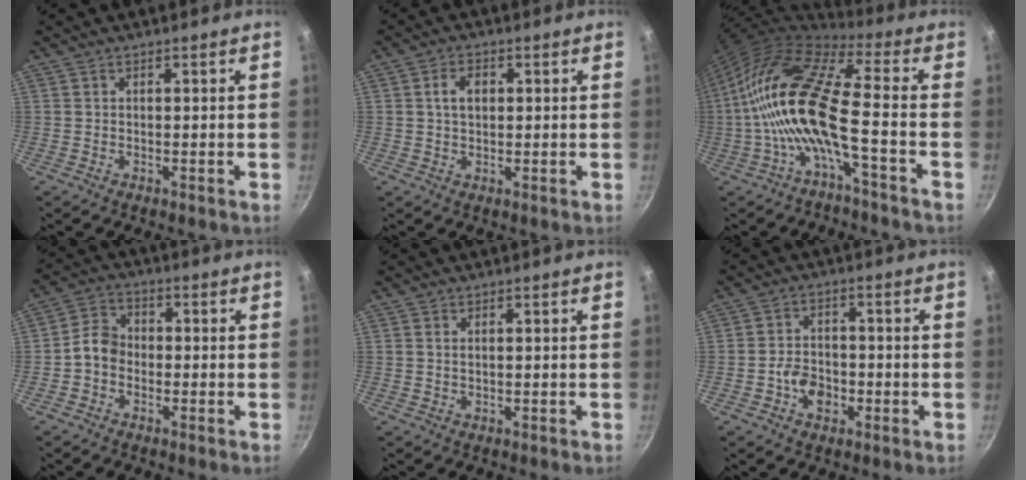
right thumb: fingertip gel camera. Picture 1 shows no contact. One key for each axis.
{"total": 4.2, "fx": 0.9, "fy": 2.8, "fz": 3.0, "tx": -0.037, "ty": 0.004, "tz": 0.013}
{"total": 16.7, "fx": -2.7, "fy": 4.1, "fz": 16.0, "tx": -0.314, "ty": 0.040, "tz": -0.065}
{"total": 5.3, "fx": -1.4, "fy": 4.3, "fz": 2.9, "tx": -0.033, "ty": 0.026, "tz": -0.040}
{"total": 0.9, "fx": 0.4, "fy": 0.4, "fz": 0.7, "tx": -0.013, "ty": 0.001, "tz": 0.008}
{"total": 5.8, "fx": -2.0, "fy": 4.2, "fz": 3.5, "tx": -0.044, "ty": 0.018, "tz": -0.040}